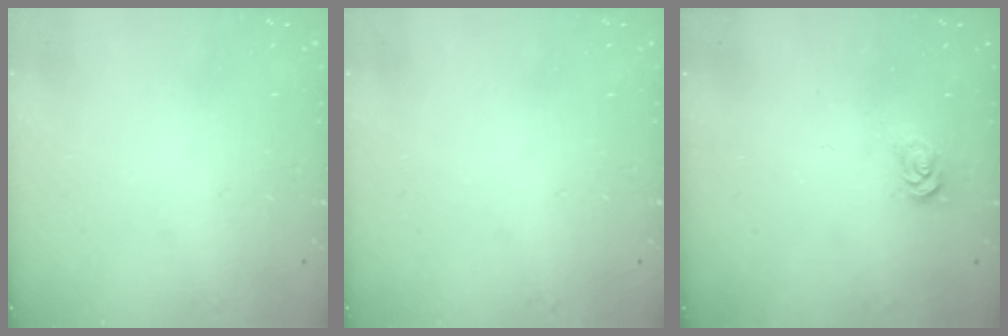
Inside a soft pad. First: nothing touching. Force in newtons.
{"total": 0.0}
{"total": 2.0, "press": 2.0, "slide": 0.3}